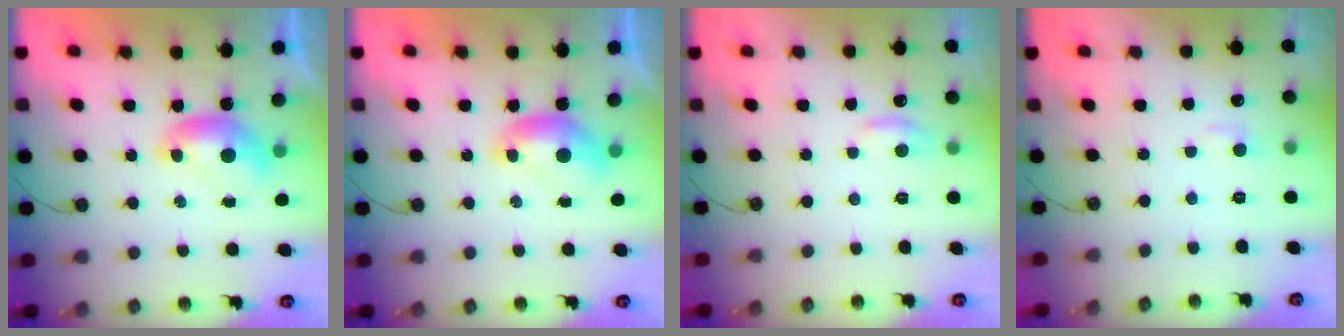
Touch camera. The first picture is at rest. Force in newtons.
{"total": 0.0}
{"total": 0.8, "press": 0.1, "slide": 0.8}
{"total": 2.7, "press": 2.6, "slide": 0.5}